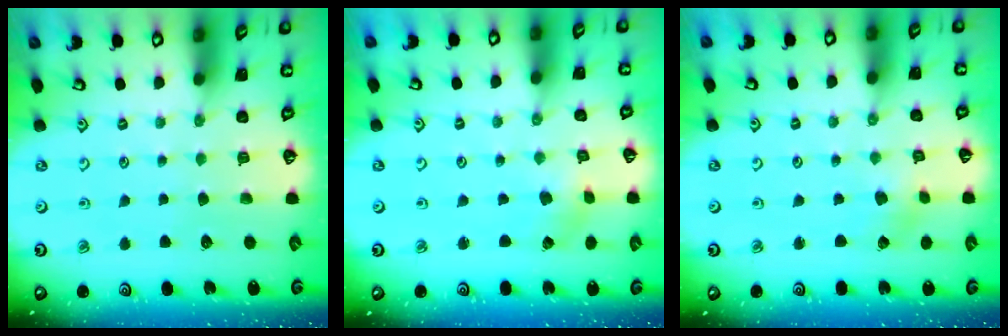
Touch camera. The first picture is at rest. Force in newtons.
{"total": 1.2, "press": 1.2, "slide": 0.2}
{"total": 1.9, "press": 1.9, "slide": 0.2}